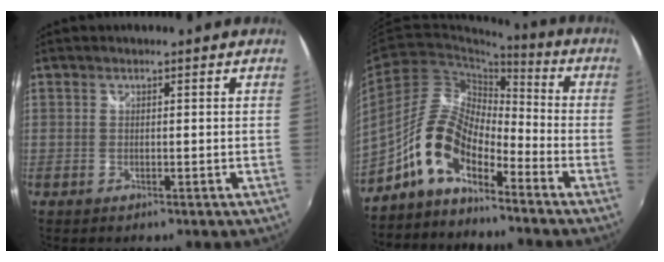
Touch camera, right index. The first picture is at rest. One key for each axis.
{"total": 10.6, "fx": -6.9, "fy": 4.4, "fz": 6.8, "tx": -0.140, "ty": 0.022, "tz": -0.141}